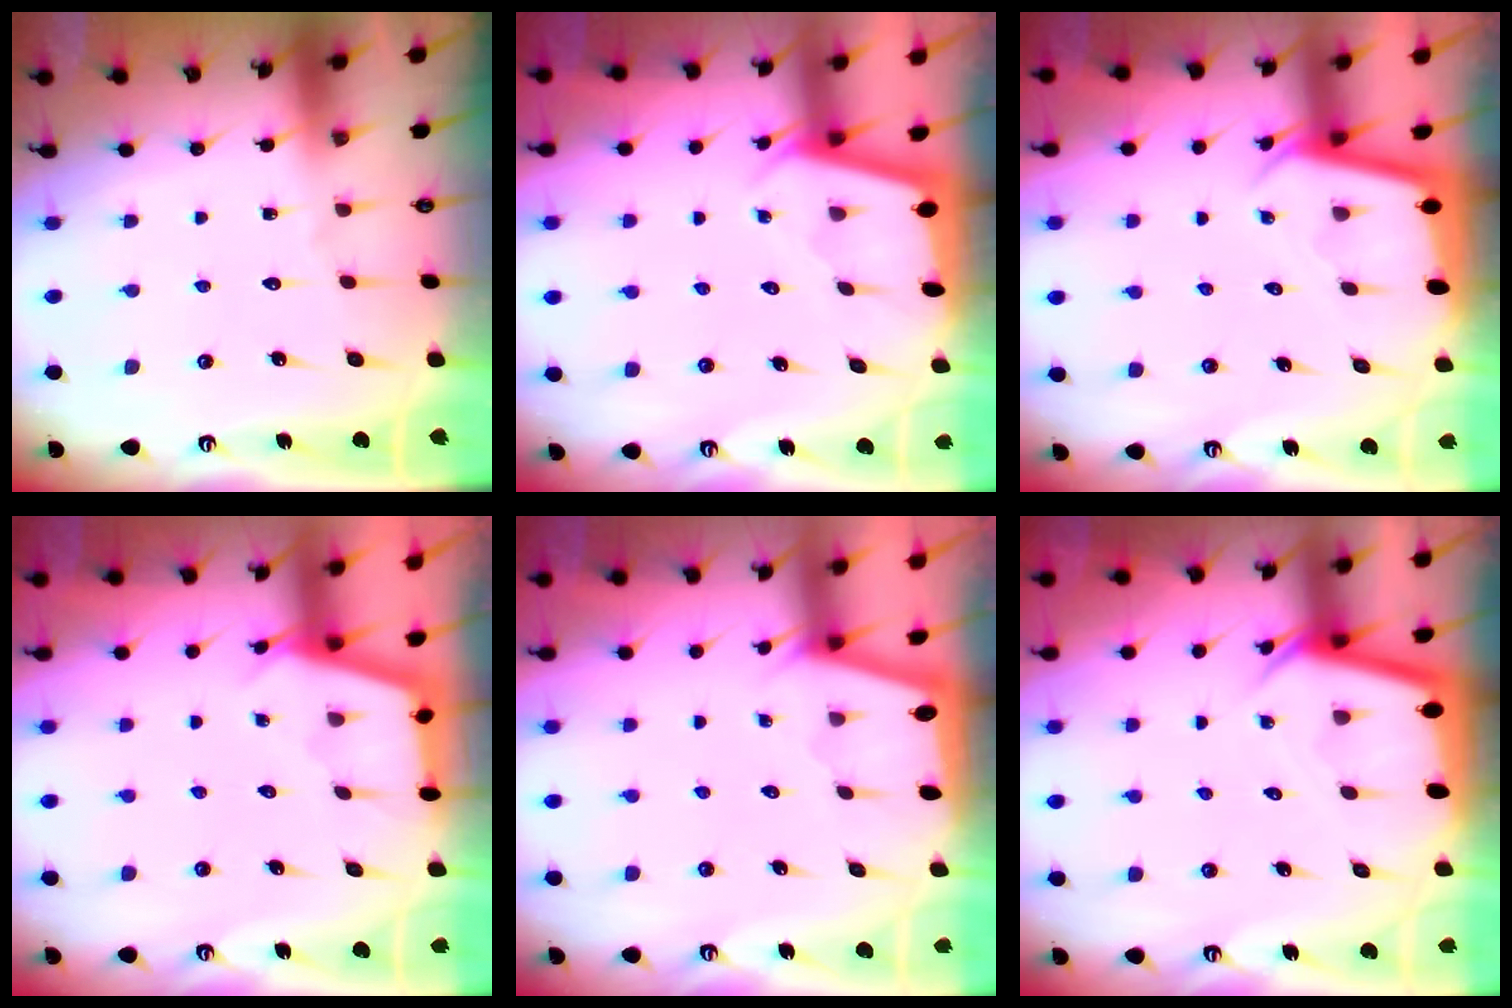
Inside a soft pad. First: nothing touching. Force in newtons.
{"total": 2.2, "press": 2.2, "slide": 0.1}
{"total": 2.5, "press": 2.5, "slide": 0.1}
{"total": 2.9, "press": 2.9, "slide": 0.3}
{"total": 1.8, "press": 1.8, "slide": 0.3}
{"total": 3.5, "press": 3.5, "slide": 0.4}